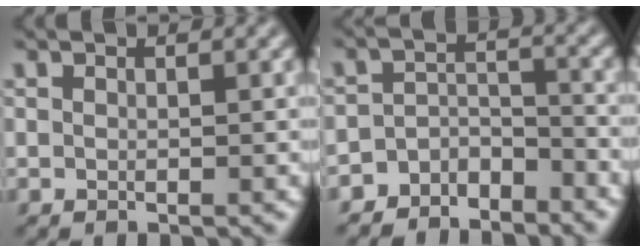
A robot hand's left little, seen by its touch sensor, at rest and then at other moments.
{"total": 4.1, "force": [-3.8, 1.6, 0.3], "torque": [0.007, 0.008, -0.068]}